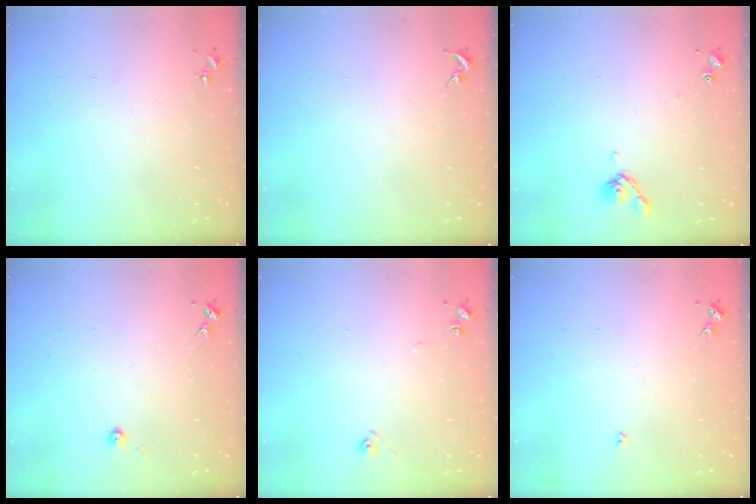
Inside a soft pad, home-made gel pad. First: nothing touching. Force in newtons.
{"total": 0.0}
{"total": 7.1, "press": 7.0, "slide": 0.8}
{"total": 3.9, "press": 3.9, "slide": 0.5}
{"total": 6.2, "press": 6.2, "slide": 0.6}
{"total": 2.7, "press": 2.7, "slide": 0.5}